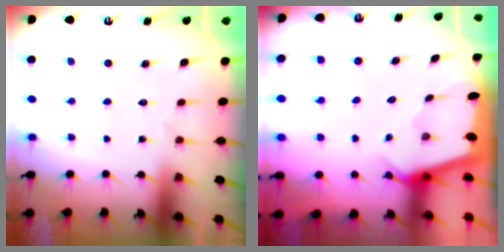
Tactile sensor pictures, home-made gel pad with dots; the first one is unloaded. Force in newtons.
{"total": 2.1, "press": 2.1, "slide": 0.2}